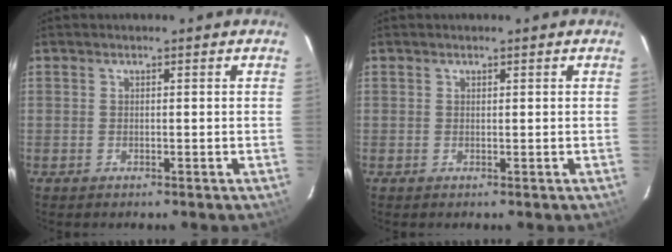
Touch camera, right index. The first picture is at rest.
{"total": 0.0}